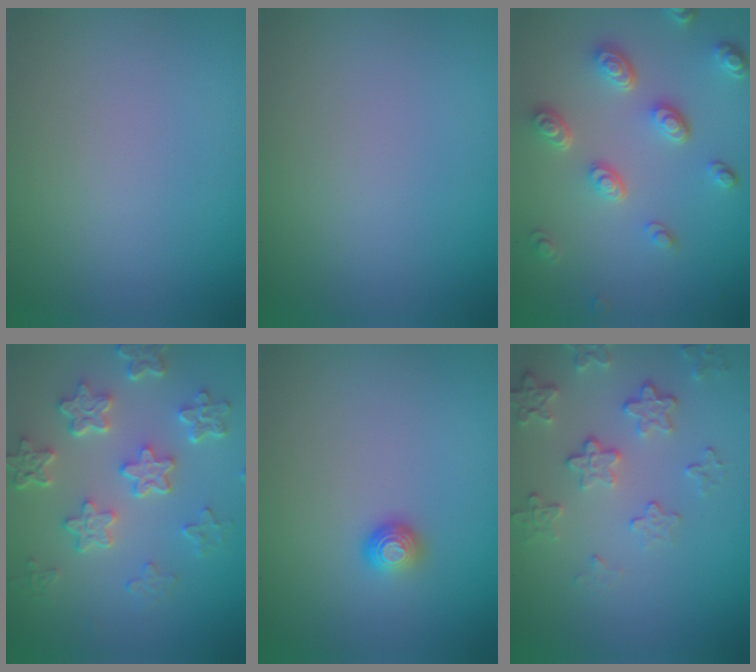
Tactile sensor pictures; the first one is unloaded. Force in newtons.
{"total": 0.0}
{"total": 4.6, "press": 3.5, "slide": 3.0}
{"total": 5.6, "press": 4.3, "slide": 3.6}
{"total": 1.3, "press": 1.0, "slide": 0.9}
{"total": 4.0, "press": 3.1, "slide": 2.6}